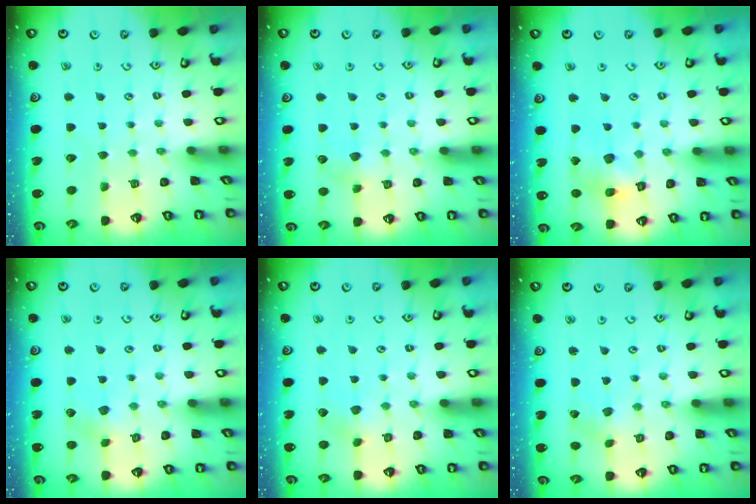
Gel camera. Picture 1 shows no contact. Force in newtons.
{"total": 3.2, "press": 3.1, "slide": 0.5}
{"total": 12.5, "press": 12.4, "slide": 1.7}
{"total": 3.2, "press": 3.1, "slide": 0.6}
{"total": 3.3, "press": 3.3, "slide": 0.3}
{"total": 0.0}